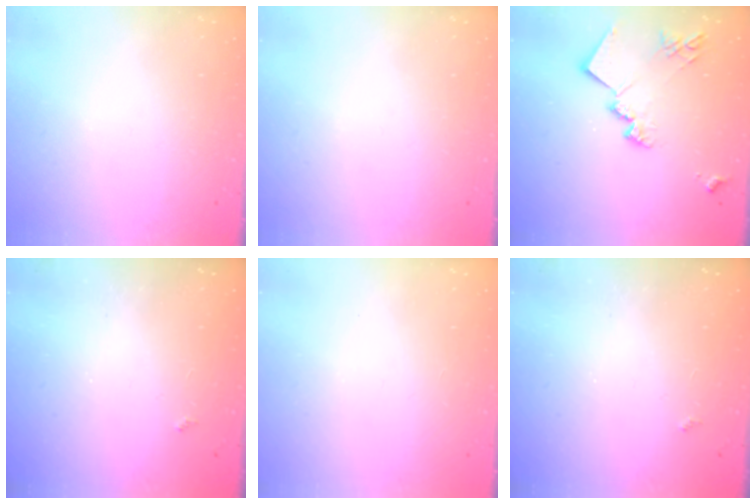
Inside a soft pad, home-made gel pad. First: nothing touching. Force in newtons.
{"total": 0.0}
{"total": 16.5, "press": 16.4, "slide": 1.0}
{"total": 2.1, "press": 2.1, "slide": 0.4}
{"total": 1.3, "press": 1.1, "slide": 0.7}
{"total": 2.1, "press": 2.1, "slide": 0.4}